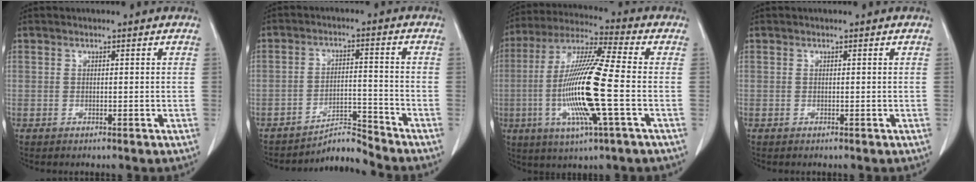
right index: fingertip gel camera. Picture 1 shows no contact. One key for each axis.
{"total": 4.5, "fx": -4.4, "fy": -0.5, "fz": -1.0, "tx": 0.019, "ty": 0.014, "tz": -0.068}
{"total": 16.8, "fx": -3.1, "fy": 0.5, "fz": 16.5, "tx": -0.335, "ty": -0.011, "tz": -0.067}
{"total": 0.0}